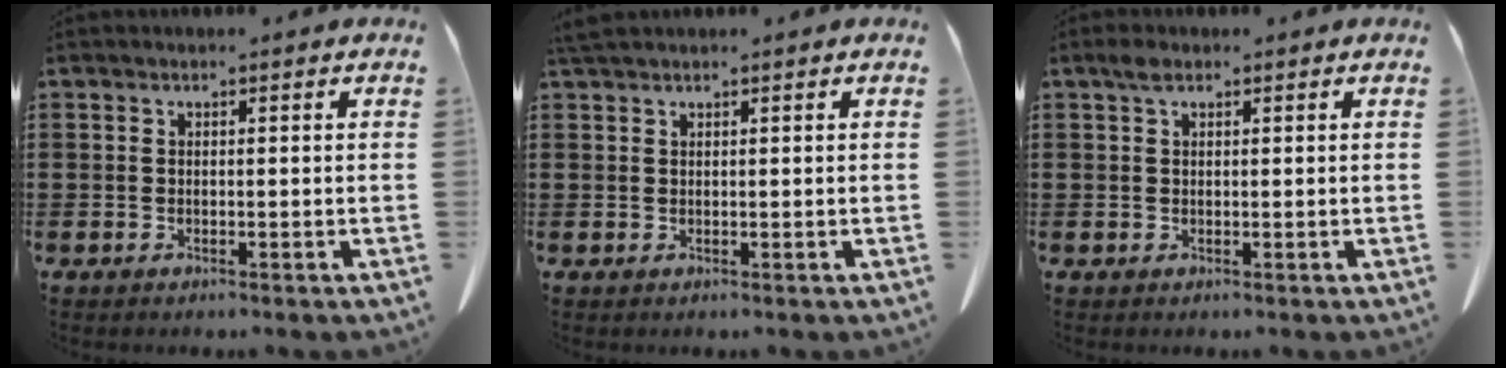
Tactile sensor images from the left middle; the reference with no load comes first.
{"total": 1.3, "force": [1.2, 0.1, 0.6], "torque": [-0.014, -0.001, 0.023]}
{"total": 1.7, "force": [1.0, 1.0, 1.0], "torque": [-0.024, 0.005, 0.018]}